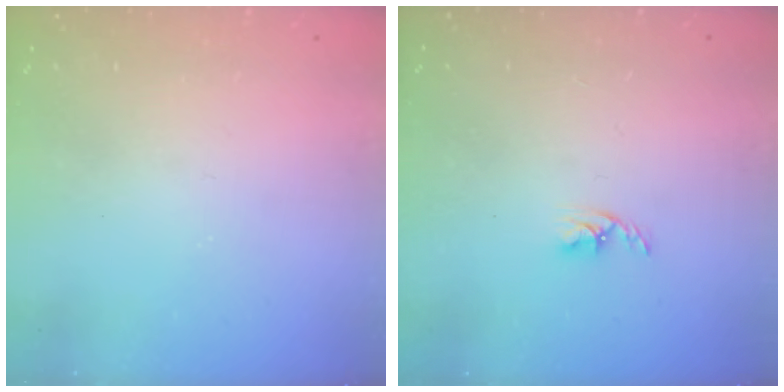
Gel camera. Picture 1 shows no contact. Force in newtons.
{"total": 2.7, "press": 2.7, "slide": 0.5}